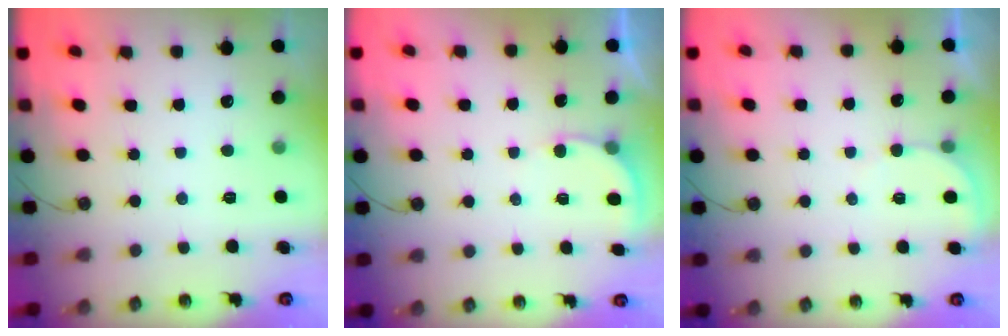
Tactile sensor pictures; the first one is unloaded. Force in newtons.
{"total": 3.5, "press": 3.4, "slide": 0.3}
{"total": 2.6, "press": 2.6, "slide": 0.2}